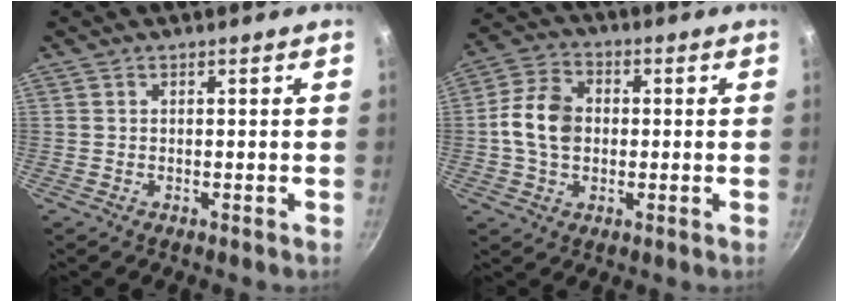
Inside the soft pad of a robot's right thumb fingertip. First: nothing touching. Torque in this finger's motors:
{"motor_torque": [1.72, 1.77, 0.92, -0.54, 0.13]}